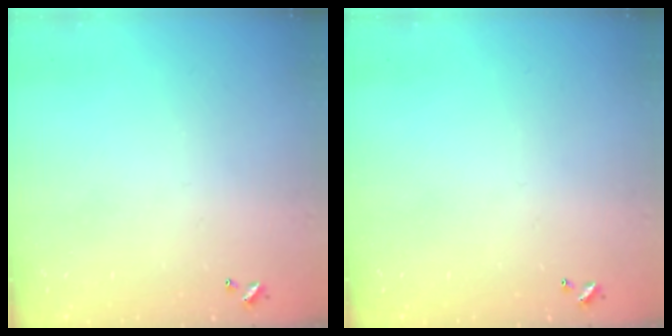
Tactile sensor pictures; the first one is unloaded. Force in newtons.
{"total": 0.0}